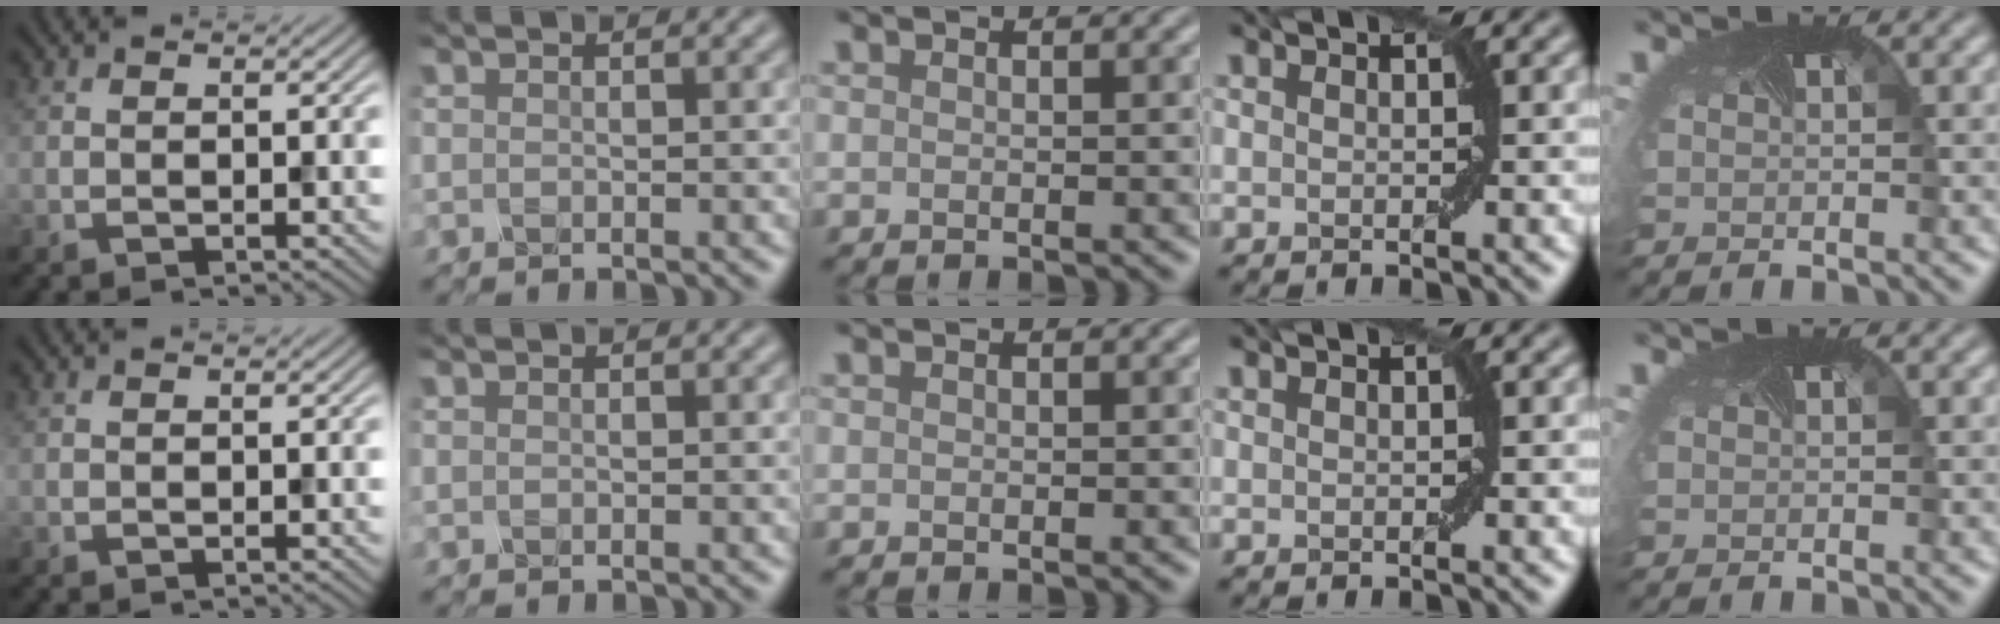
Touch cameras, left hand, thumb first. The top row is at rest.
{}